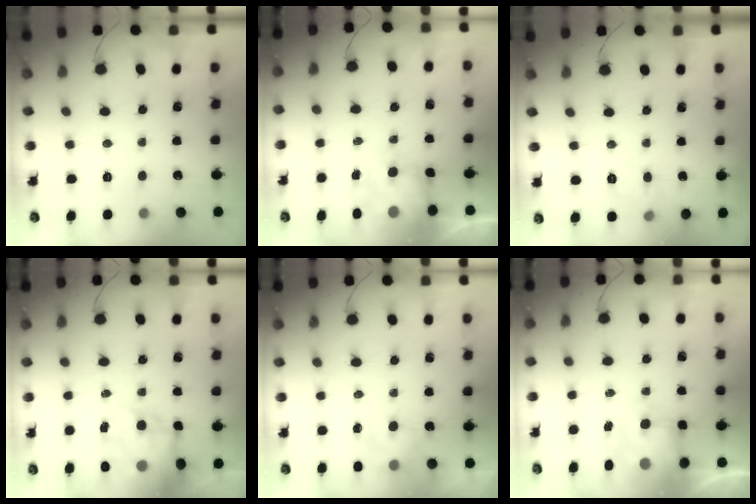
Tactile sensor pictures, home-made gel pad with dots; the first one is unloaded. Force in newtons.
{"total": 7.7, "press": 7.4, "slide": 1.8}
{"total": 6.7, "press": 6.6, "slide": 1.2}
{"total": 14.3, "press": 13.9, "slide": 3.3}
{"total": 4.1, "press": 4.0, "slide": 1.2}
{"total": 6.1, "press": 6.1, "slide": 0.3}